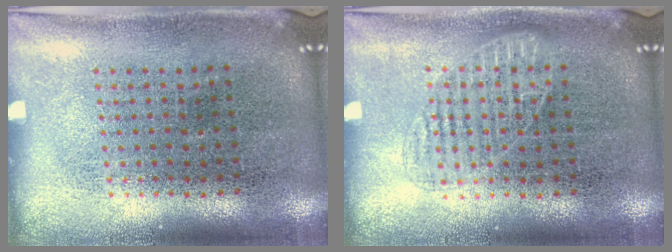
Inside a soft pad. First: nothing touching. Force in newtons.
{"total": 1.6, "press": 1.6, "slide": 0.3}